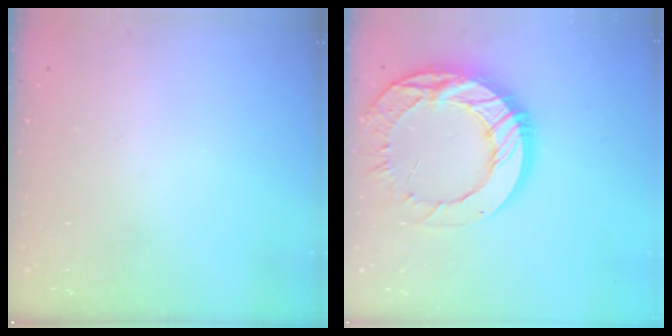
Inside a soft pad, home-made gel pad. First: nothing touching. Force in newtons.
{"total": 21.8, "press": 21.7, "slide": 1.9}